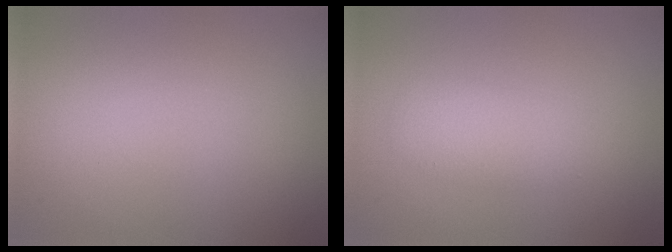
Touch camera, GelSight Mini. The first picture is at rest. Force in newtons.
{"total": 2.3, "press": 2.3, "slide": 0.1}